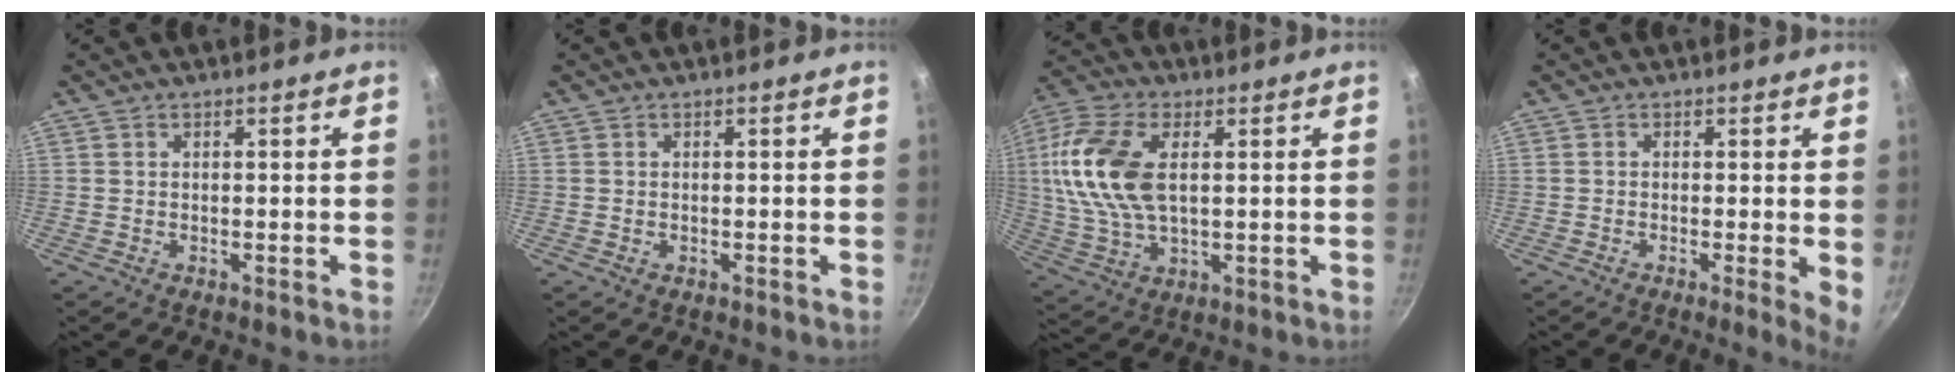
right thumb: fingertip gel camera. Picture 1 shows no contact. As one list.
[{"total": 0.0}, {"total": 16.3, "force": [3.0, 9.1, 13.3], "torque": [-0.269, 0.004, 0.053]}, {"total": 4.0, "force": [-0.3, 0.8, 3.9], "torque": [-0.050, -0.009, -0.007]}]